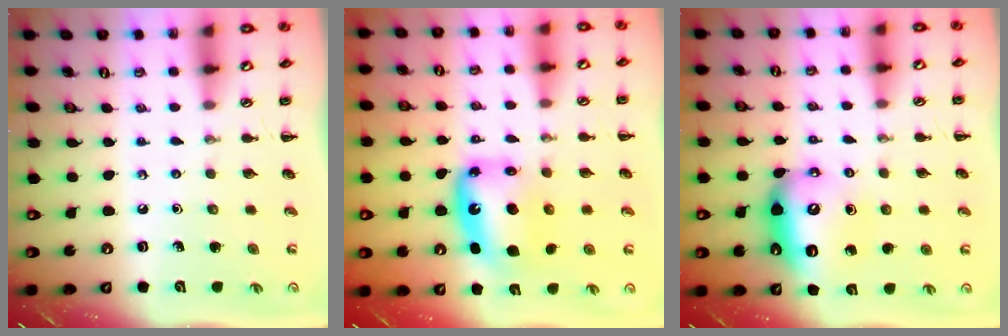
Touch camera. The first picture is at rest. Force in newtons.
{"total": 10.2, "press": 9.8, "slide": 2.9}
{"total": 10.8, "press": 10.7, "slide": 1.3}